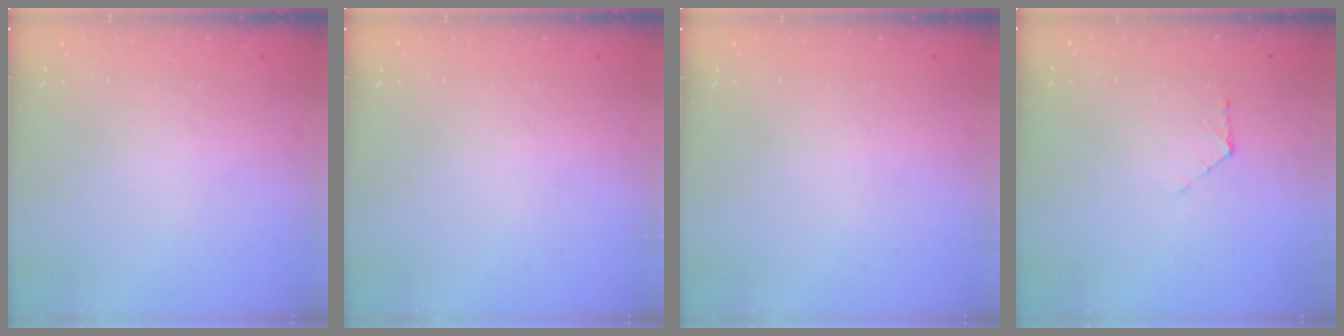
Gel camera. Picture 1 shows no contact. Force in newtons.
{"total": 0.0}
{"total": 0.0}
{"total": 5.8, "press": 5.7, "slide": 0.6}